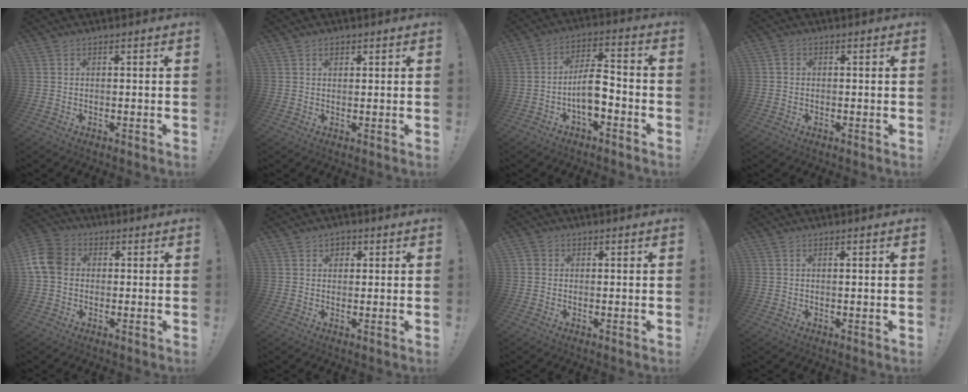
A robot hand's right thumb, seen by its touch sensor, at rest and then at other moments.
{"total": 1.3, "force": [0.9, 0.9, 0.6], "torque": [0.003, -0.003, 0.012]}
{"total": 9.6, "force": [-3.4, 4.4, 7.8], "torque": [-0.137, 0.015, -0.064]}
{"total": 1.3, "force": [-0.2, 1.2, 0.6], "torque": [-0.003, 0.002, -0.005]}
{"total": 10.2, "force": [0.9, 7.9, 6.3], "torque": [-0.141, 0.015, 0.023]}
{"total": 2.1, "force": [0.7, 1.8, 0.6], "torque": [-0.002, -0.002, 0.009]}
{"total": 1.6, "force": [0.3, 1.5, 0.6], "torque": [-0.004, 0.001, 0.004]}
{"total": 0.9, "force": [0.5, -0.2, 0.7], "torque": [-0.008, -0.003, 0.006]}